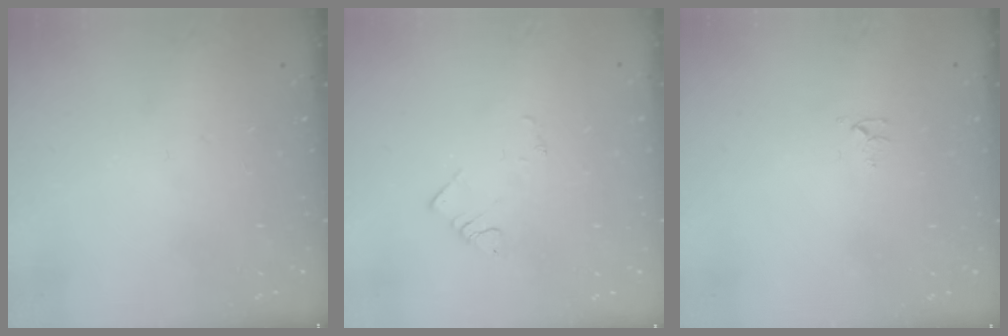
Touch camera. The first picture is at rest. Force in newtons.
{"total": 3.5, "press": 3.5, "slide": 0.4}
{"total": 3.7, "press": 3.7, "slide": 0.4}